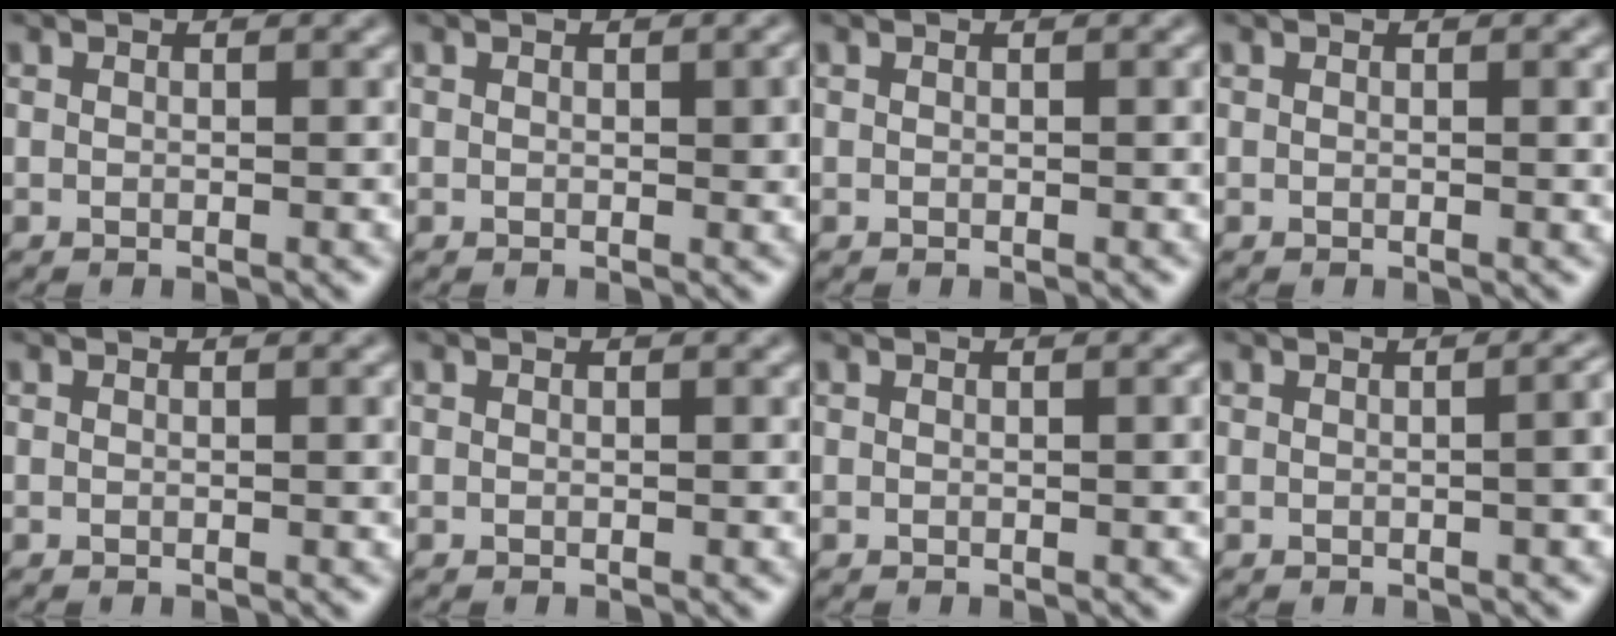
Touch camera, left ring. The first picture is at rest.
{"total": 1.5, "force": [0.2, 0.5, 1.4], "torque": [-0.017, -0.001, 0.003]}
{"total": 0.0}
{"total": 0.7, "force": [0.1, 0.1, 0.7], "torque": [-0.009, 0.000, 0.000]}
{"total": 0.7, "force": [0.1, 0.1, 0.7], "torque": [-0.009, 0.001, 0.001]}
{"total": 0.0}
{"total": 1.0, "force": [0.1, 0.2, 1.0], "torque": [-0.013, 0.002, 0.001]}
{"total": 3.5, "force": [0.0, 1.5, 3.2], "torque": [-0.013, 0.012, 0.001]}